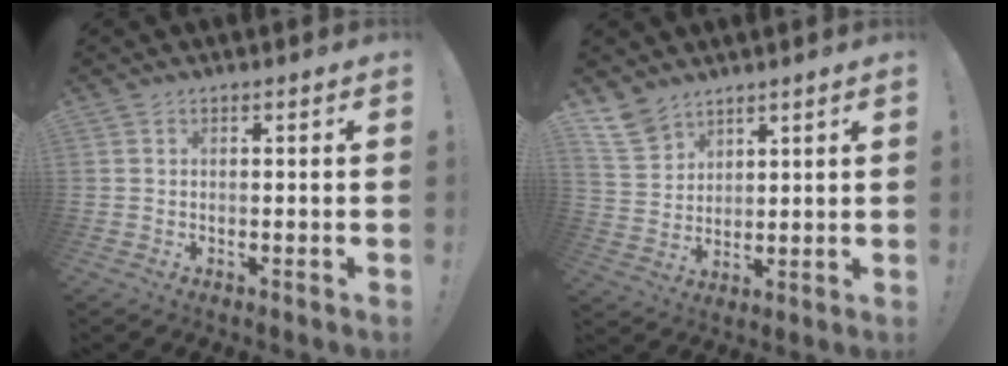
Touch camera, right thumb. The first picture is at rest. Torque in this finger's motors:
{"motor_torque": [0.03, -0.10, -1.10, -0.12, -0.28]}